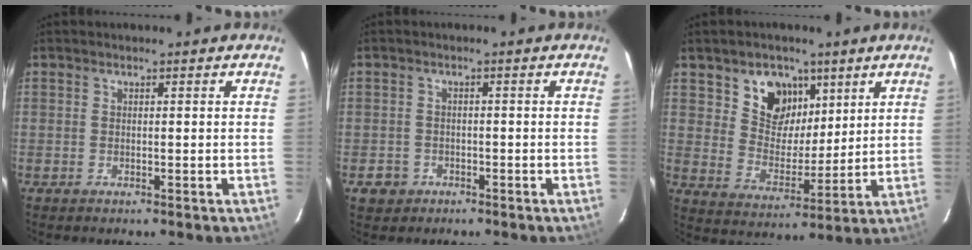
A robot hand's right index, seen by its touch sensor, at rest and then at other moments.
{"total": 3.4, "force": [-1.6, 3.0, 0.4], "torque": [-0.020, 0.007, -0.023]}
{"total": 10.3, "force": [5.6, 7.7, 3.9], "torque": [-0.071, 0.000, 0.105]}